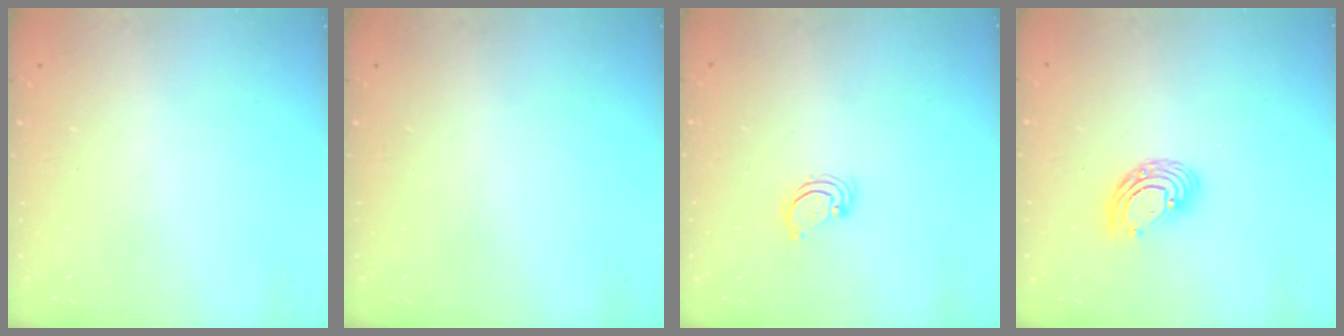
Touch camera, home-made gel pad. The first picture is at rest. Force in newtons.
{"total": 0.0}
{"total": 2.8, "press": 2.8, "slide": 0.2}
{"total": 8.4, "press": 8.3, "slide": 1.1}